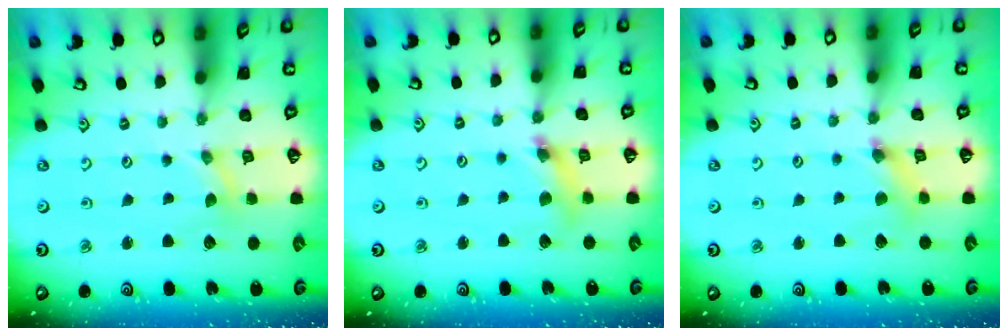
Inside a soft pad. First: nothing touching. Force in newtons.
{"total": 7.9, "press": 7.8, "slide": 1.1}
{"total": 3.1, "press": 3.0, "slide": 0.4}